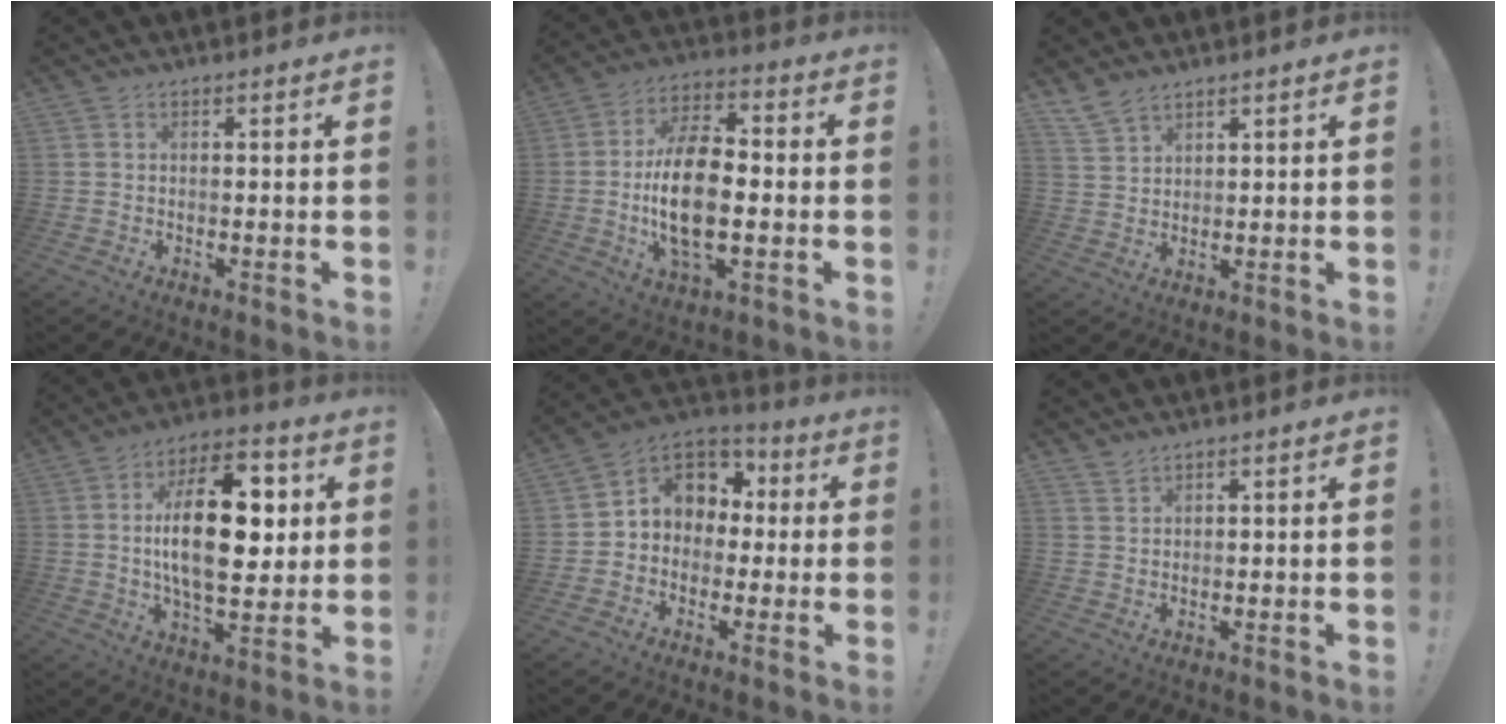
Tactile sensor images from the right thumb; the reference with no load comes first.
{"total": 16.5, "force": [-2.0, 8.6, 14.0], "torque": [-0.269, -0.001, -0.042]}
{"total": 5.0, "force": [4.2, 2.0, 1.8], "torque": [-0.036, -0.022, 0.082]}
{"total": 21.7, "force": [3.2, 10.7, 18.6], "torque": [-0.301, 0.002, 0.044]}
{"total": 9.5, "force": [1.5, 8.5, 3.8], "torque": [-0.045, -0.003, 0.035]}
{"total": 1.6, "force": [1.5, 0.2, 0.4], "torque": [-0.009, -0.007, 0.028]}